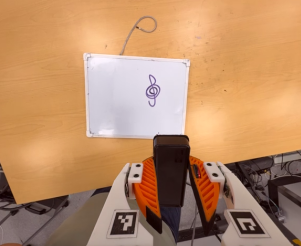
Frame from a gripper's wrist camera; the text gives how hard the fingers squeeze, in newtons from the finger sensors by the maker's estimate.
{"total": 8.2, "left": 6.6, "right": 9.7}